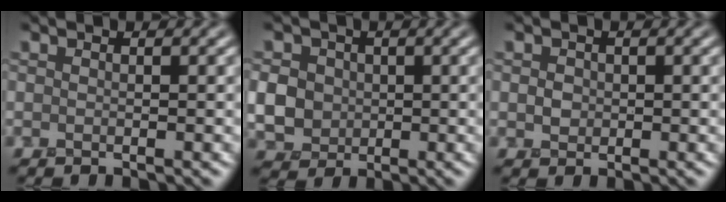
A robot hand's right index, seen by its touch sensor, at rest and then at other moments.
{"total": 4.9, "force": [0.0, 4.4, 2.2], "torque": [-0.063, 0.005, -0.008]}
{"total": 1.1, "force": [0.0, 1.0, 0.4], "torque": [-0.006, 0.000, -0.002]}